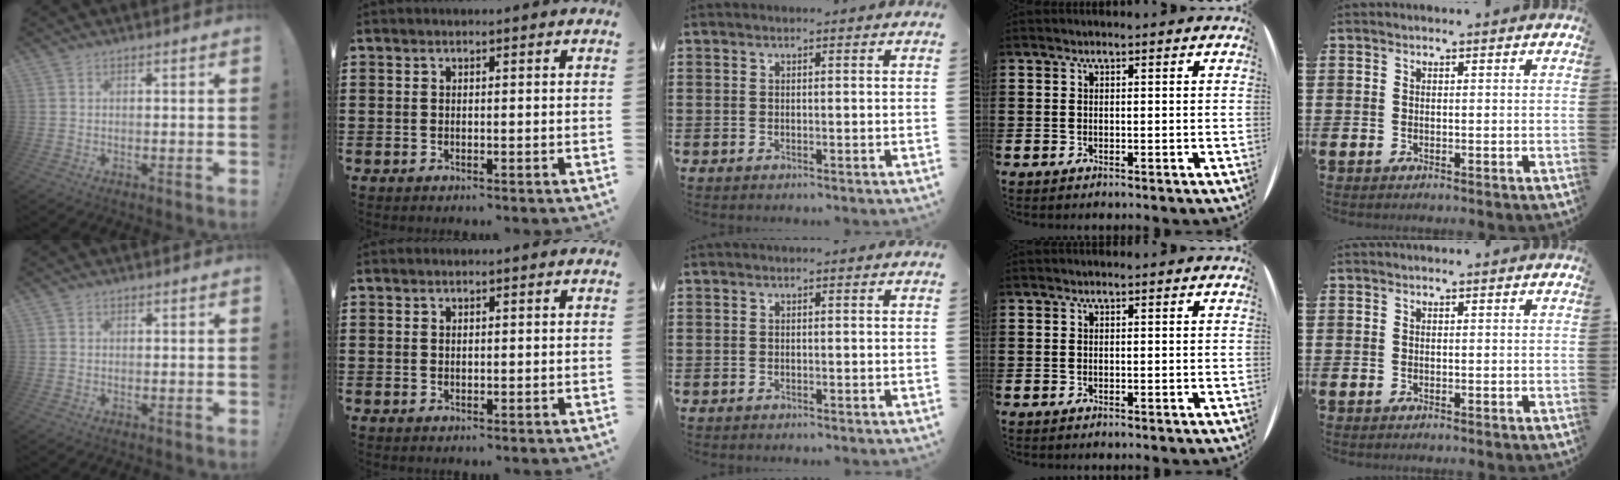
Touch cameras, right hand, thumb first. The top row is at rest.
{"thumb": {"total": 0.5, "force": [0.1, 0.5, -0.1], "torque": [0.008, -0.002, 0.001]}, "index": {"total": 0.5, "force": [0.3, 0.4, 0.2], "torque": [-0.005, 0.003, 0.006]}}